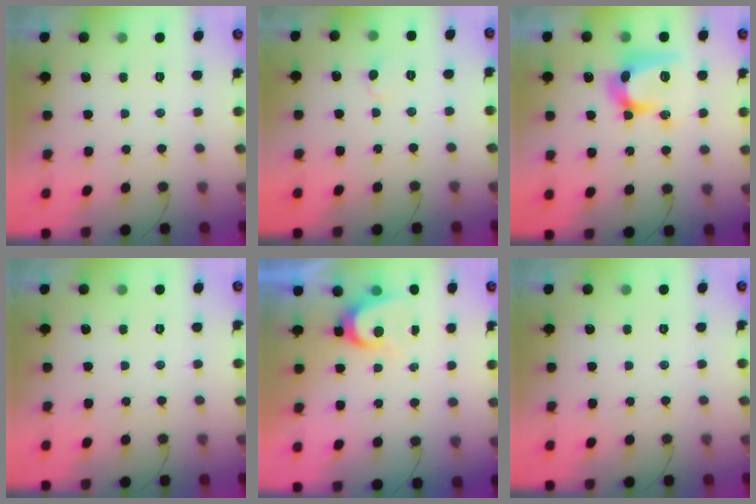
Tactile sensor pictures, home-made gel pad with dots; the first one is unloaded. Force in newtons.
{"total": 3.7, "press": 3.7, "slide": 0.3}
{"total": 12.0, "press": 11.9, "slide": 0.7}
{"total": 0.0}
{"total": 5.0, "press": 5.0, "slide": 0.5}
{"total": 0.0}